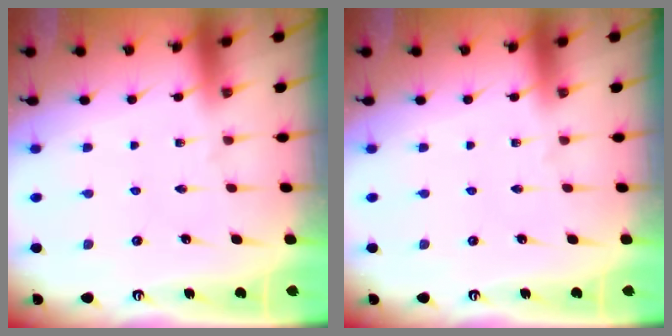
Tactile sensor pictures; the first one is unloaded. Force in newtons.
{"total": 0.0}